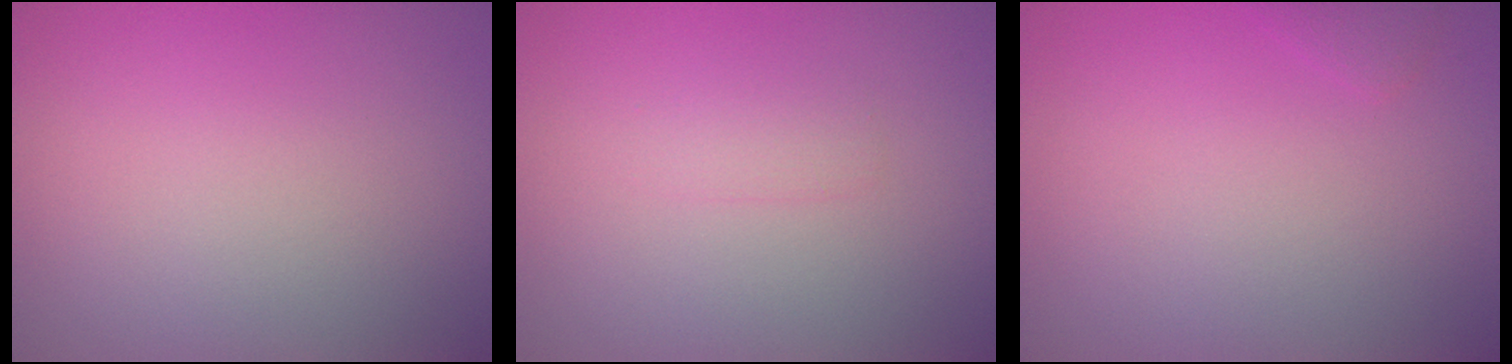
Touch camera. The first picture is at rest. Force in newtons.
{"total": 1.0, "press": 1.0, "slide": 0.1}
{"total": 0.7, "press": 0.7, "slide": 0.1}